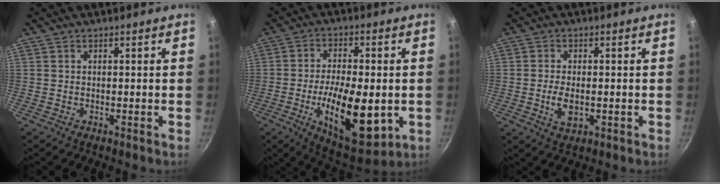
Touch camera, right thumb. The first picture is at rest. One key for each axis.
{"total": 17.3, "fx": -3.6, "fy": 7.3, "fz": 15.3, "tx": -0.233, "ty": 0.000, "tz": -0.050}
{"total": 4.7, "fx": -1.0, "fy": 2.5, "fz": 3.9, "tx": -0.076, "ty": -0.003, "tz": -0.014}